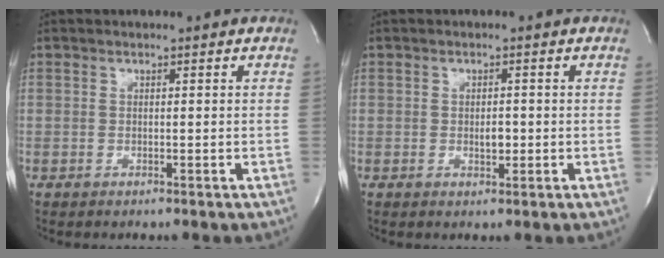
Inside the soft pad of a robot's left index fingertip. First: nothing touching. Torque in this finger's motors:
{"motor_torque": [0.04, -0.01, 0.00, 0.00]}